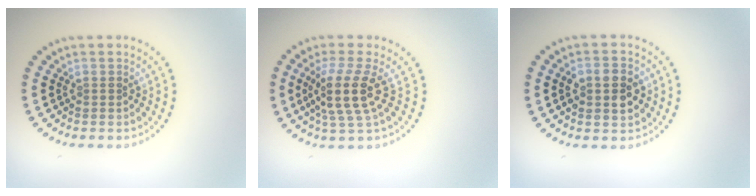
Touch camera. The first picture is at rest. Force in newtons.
{"total": 4.0, "press": 3.1, "slide": 2.5}
{"total": 3.8, "press": 3.8, "slide": 0.3}